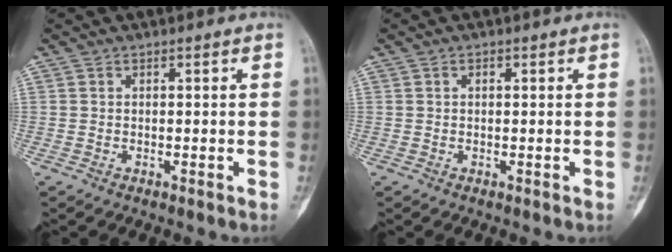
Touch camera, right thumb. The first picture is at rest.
{"total": 0.8, "force": [0.3, 0.5, 0.5], "torque": [-0.008, 0.002, 0.004]}